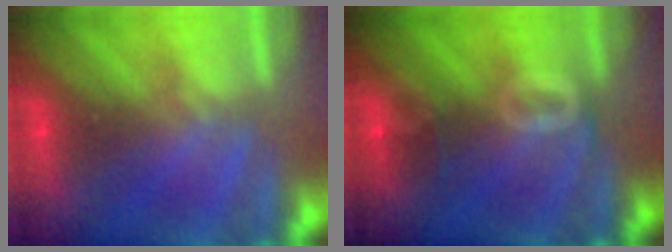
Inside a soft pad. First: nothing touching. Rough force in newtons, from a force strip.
{"total": 3.1}